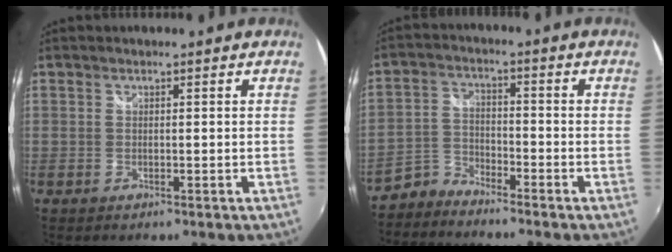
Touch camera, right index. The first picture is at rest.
{"total": 4.7, "force": [-4.4, 1.6, 0.5], "torque": [-0.013, 0.012, -0.096]}